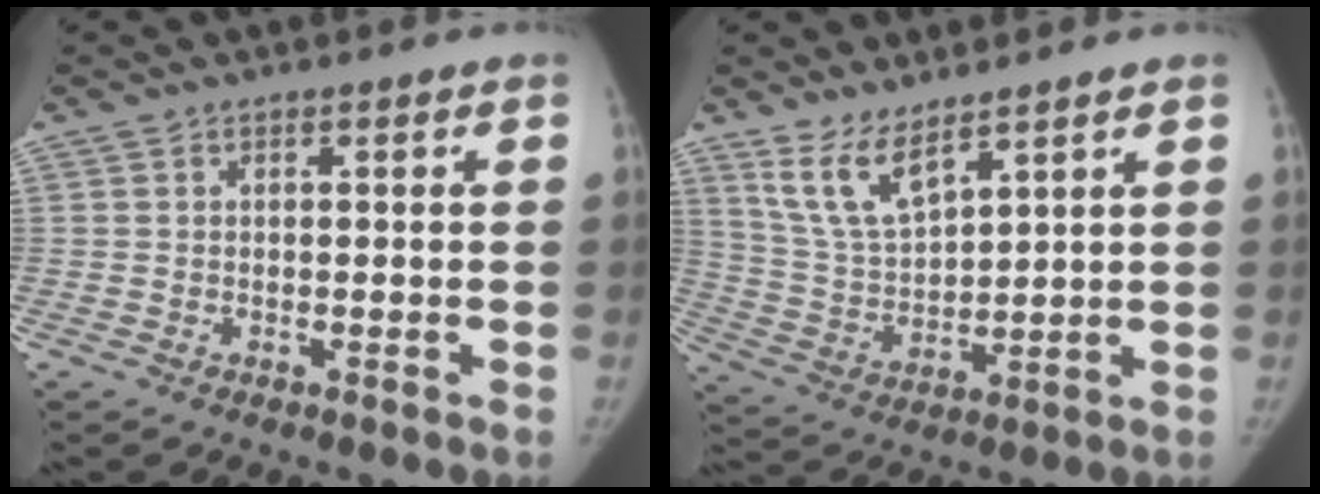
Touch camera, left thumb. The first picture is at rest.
{"total": 8.6, "force": [6.3, 2.7, 5.2], "torque": [-0.094, -0.043, 0.141]}